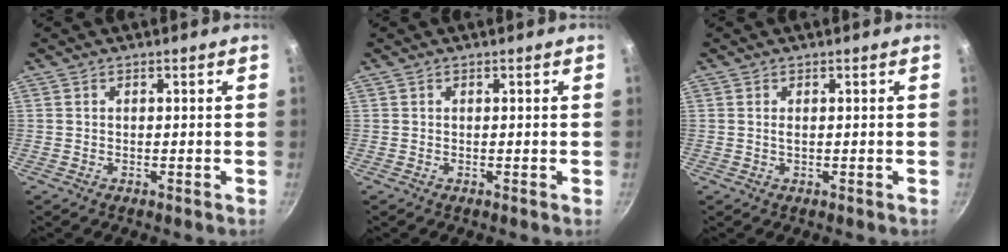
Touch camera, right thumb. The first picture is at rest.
{"total": 0.0}
{"total": 0.7, "force": [0.2, 0.2, 0.6], "torque": [-0.014, 0.000, 0.003]}